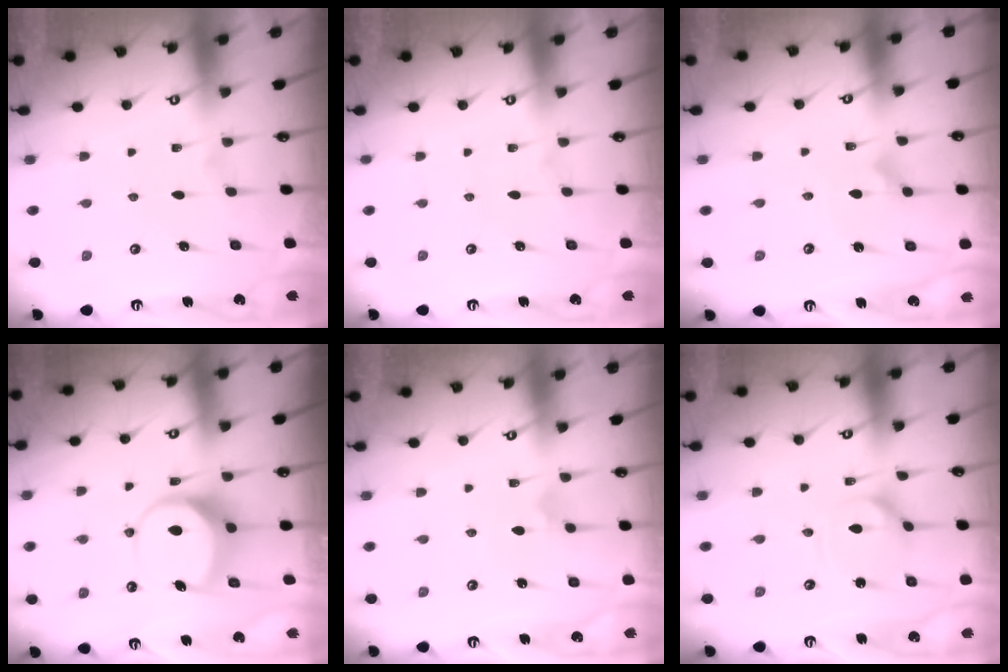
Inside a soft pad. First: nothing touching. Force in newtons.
{"total": 0.0}
{"total": 2.6, "press": 2.6, "slide": 0.3}
{"total": 9.2, "press": 9.1, "slide": 1.5}
{"total": 2.9, "press": 2.9, "slide": 0.1}
{"total": 4.2, "press": 4.2, "slide": 0.3}